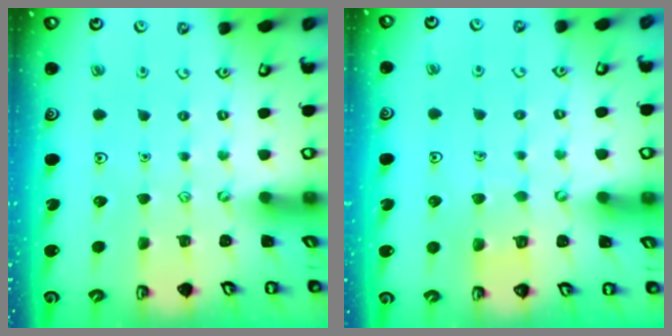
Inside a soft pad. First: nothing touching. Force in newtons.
{"total": 4.3, "press": 4.3, "slide": 0.4}